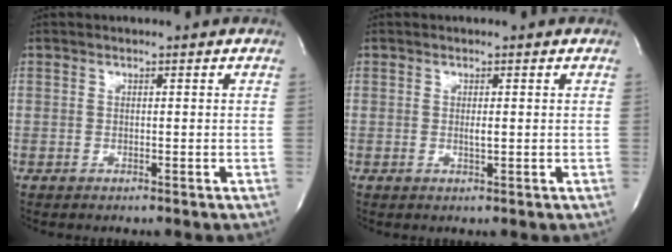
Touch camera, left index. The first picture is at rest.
{"total": 0.9, "force": [0.1, 0.1, 0.9], "torque": [-0.021, -0.003, 0.002]}